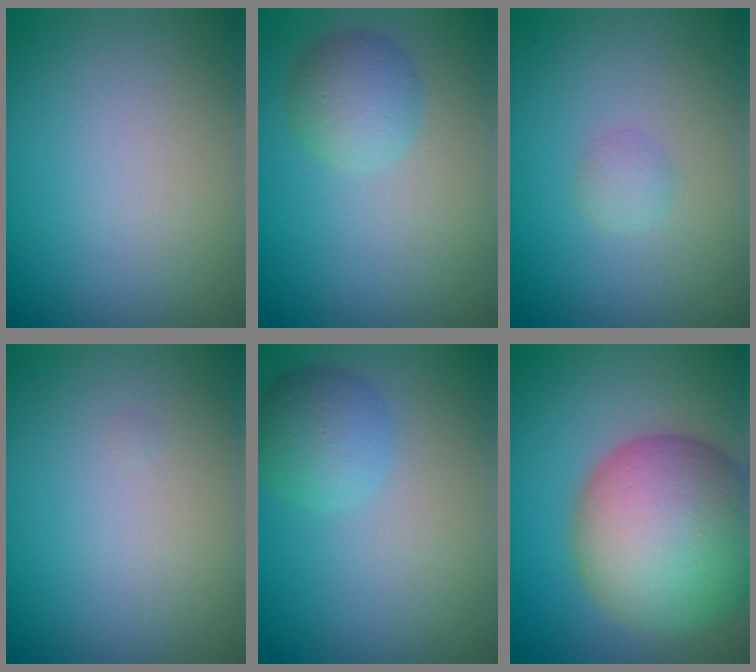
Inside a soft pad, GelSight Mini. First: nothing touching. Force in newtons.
{"total": 2.9, "press": 2.9, "slide": 0.1}
{"total": 1.0, "press": 1.0, "slide": 0.1}
{"total": 0.0}
{"total": 3.1, "press": 3.1, "slide": 0.2}
{"total": 13.9, "press": 13.9, "slide": 0.9}